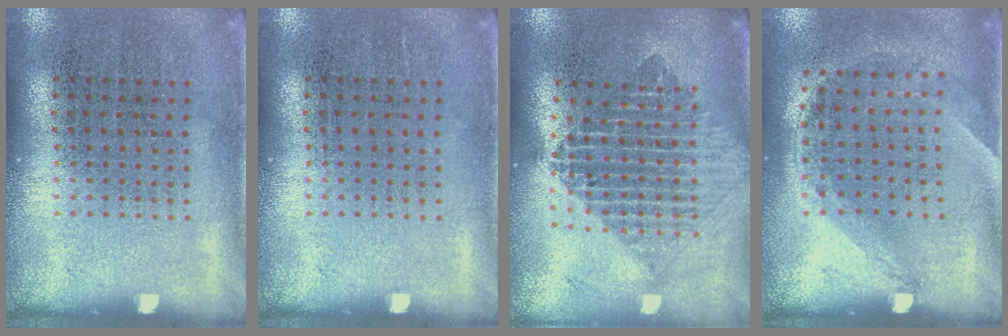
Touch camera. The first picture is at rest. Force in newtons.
{"total": 0.0}
{"total": 2.0, "press": 1.7, "slide": 1.1}
{"total": 1.4, "press": 1.0, "slide": 1.0}